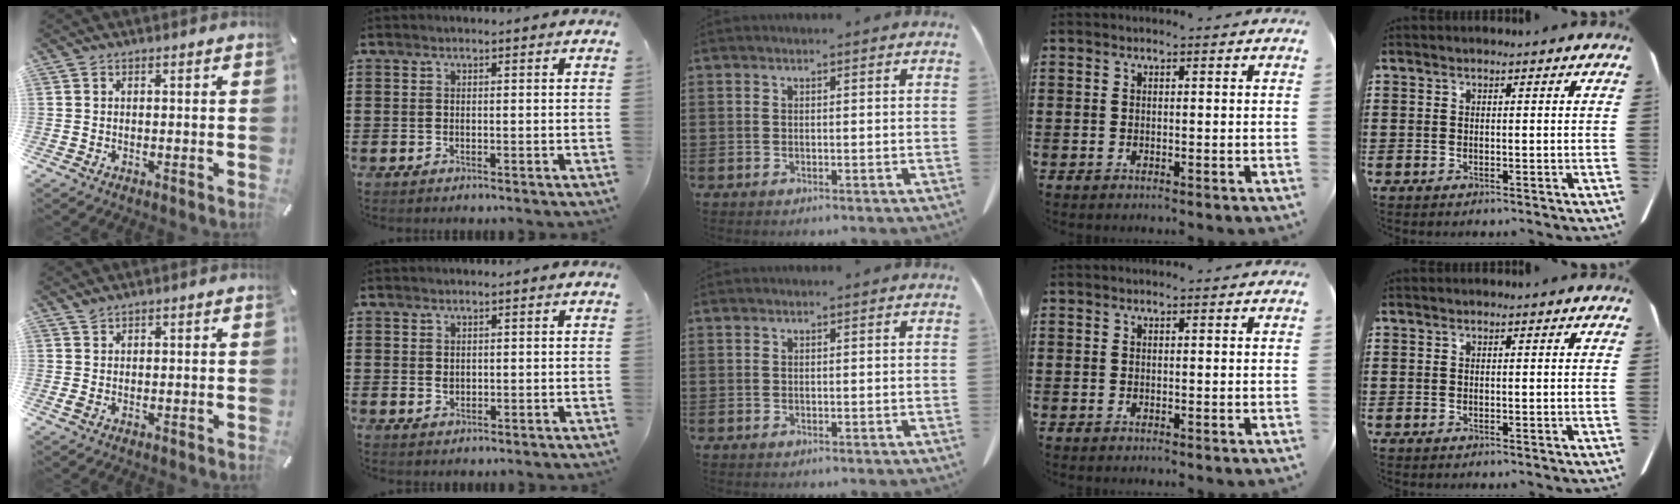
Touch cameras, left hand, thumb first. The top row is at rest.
{"thumb": {"total": 1.0, "force": [0.8, 0.4, 0.5], "torque": [-0.012, -0.001, 0.015]}, "index": {"total": 1.0, "force": [0.3, 0.8, 0.5], "torque": [-0.013, 0.007, 0.005]}}